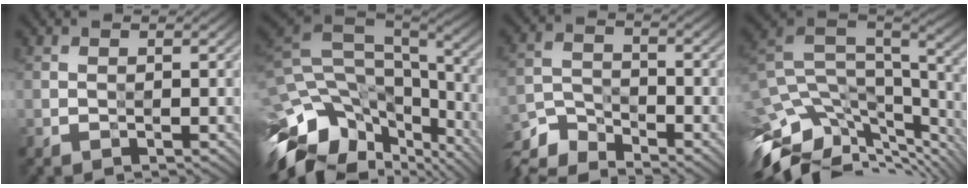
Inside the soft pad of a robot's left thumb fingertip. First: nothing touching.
{"total": 15.9, "force": [-8.2, 8.8, 10.3], "torque": [-0.259, -0.019, -0.131]}
{"total": 6.5, "force": [-5.9, 1.7, 2.2], "torque": [-0.056, -0.012, -0.130]}
{"total": 14.1, "force": [-7.4, 5.5, 10.6], "torque": [-0.253, 0.001, -0.119]}